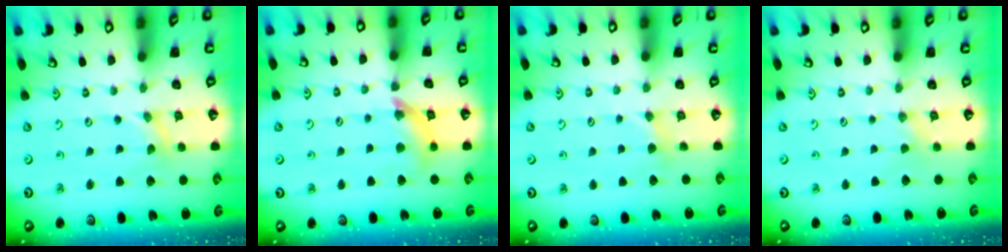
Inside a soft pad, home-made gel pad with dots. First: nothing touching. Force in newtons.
{"total": 10.7, "press": 10.6, "slide": 1.4}
{"total": 2.3, "press": 2.3, "slide": 0.4}
{"total": 0.5, "press": 0.5, "slide": 0.2}